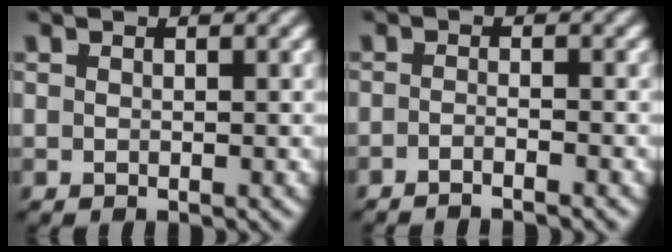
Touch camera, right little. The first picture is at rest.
{"total": 2.3, "force": [-2.2, -0.5, 0.6], "torque": [-0.005, -0.005, -0.037]}